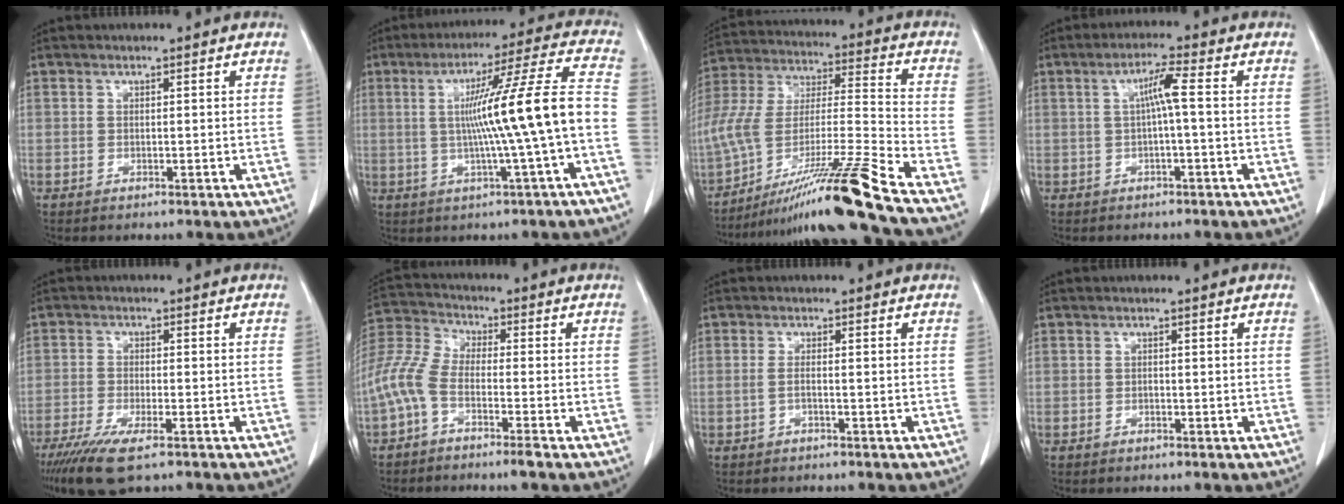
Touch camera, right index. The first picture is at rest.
{"total": 13.7, "force": [-1.5, -1.8, 13.5], "torque": [-0.211, 0.013, -0.021]}
{"total": 21.1, "force": [-15.4, -1.8, 14.2], "torque": [-0.276, -0.017, -0.278]}
{"total": 3.9, "force": [0.3, -0.1, 3.8], "torque": [-0.070, 0.013, 0.006]}
{"total": 8.1, "force": [-5.4, 1.2, 5.8], "torque": [-0.105, -0.020, -0.089]}
{"total": 8.1, "force": [-3.7, 2.5, 6.8], "torque": [-0.167, 0.015, -0.085]}
{"total": 1.0, "force": [-0.4, 0.0, 0.9], "torque": [-0.018, 0.001, -0.010]}
{"total": 0.0}